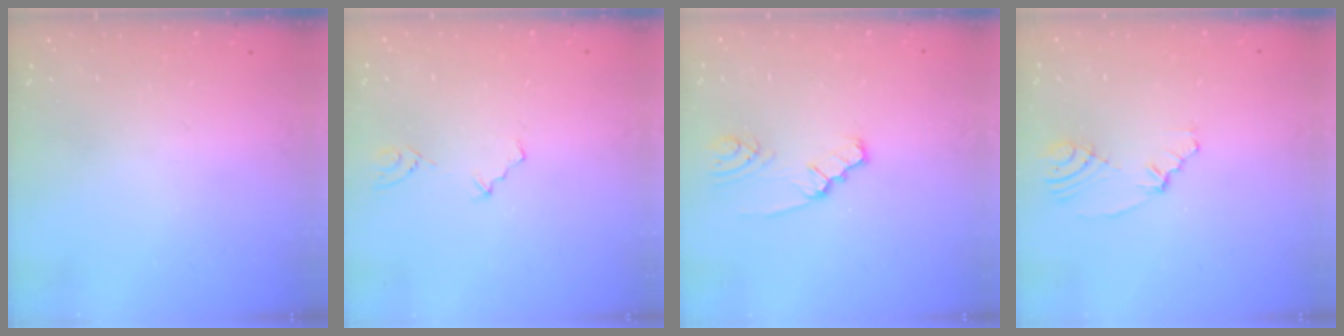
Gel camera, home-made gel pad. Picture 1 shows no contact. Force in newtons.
{"total": 2.5, "press": 2.2, "slide": 1.2}
{"total": 2.0, "press": 2.0, "slide": 0.1}
{"total": 4.5, "press": 2.4, "slide": 3.8}